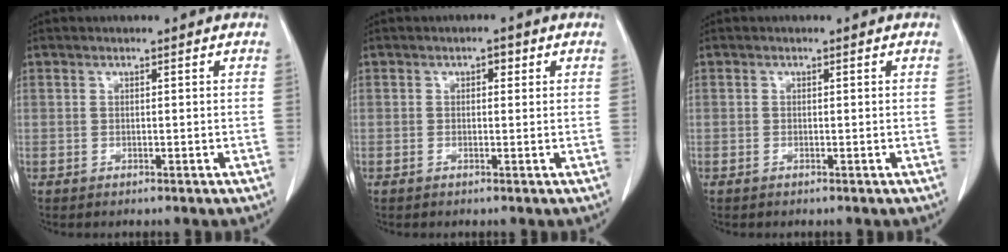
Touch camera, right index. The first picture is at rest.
{"total": 1.4, "force": [0.3, 0.8, 1.1], "torque": [-0.014, 0.010, 0.002]}
{"total": 0.0}